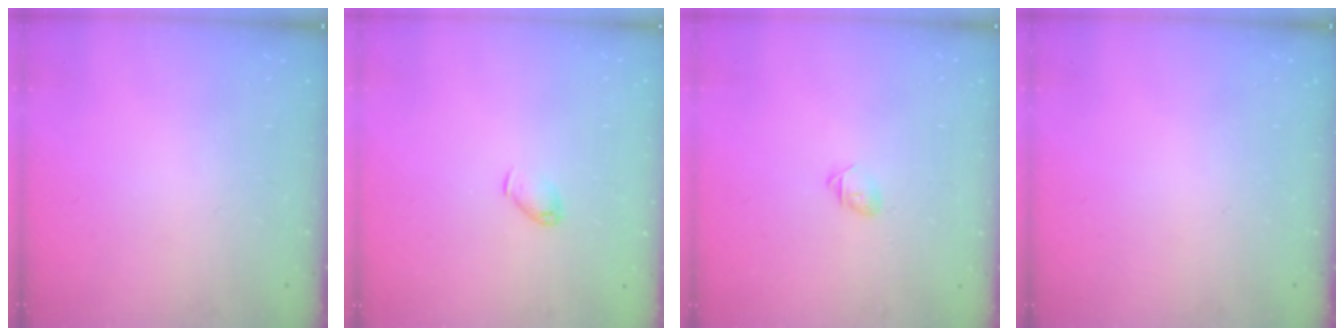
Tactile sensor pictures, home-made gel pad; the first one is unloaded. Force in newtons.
{"total": 3.7, "press": 3.7, "slide": 0.7}
{"total": 4.0, "press": 3.9, "slide": 1.1}
{"total": 0.0}